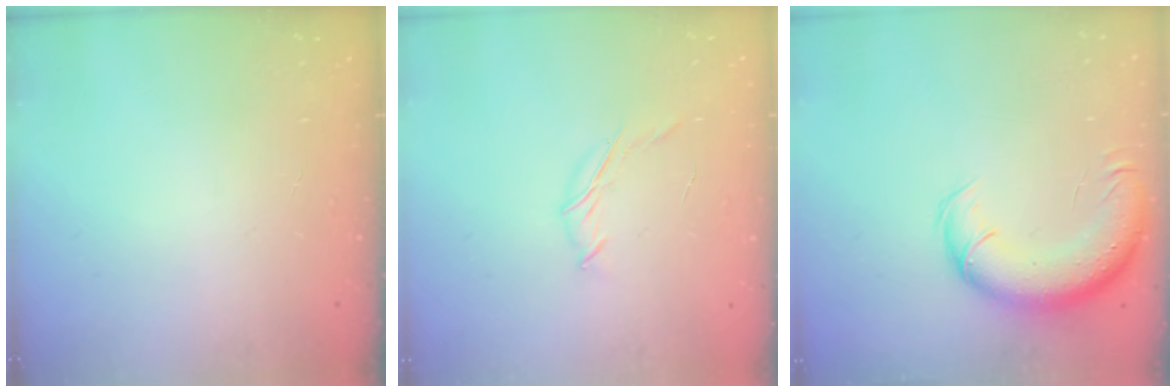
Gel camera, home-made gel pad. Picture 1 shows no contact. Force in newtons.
{"total": 4.7, "press": 4.6, "slide": 0.9}
{"total": 13.8, "press": 13.2, "slide": 4.1}